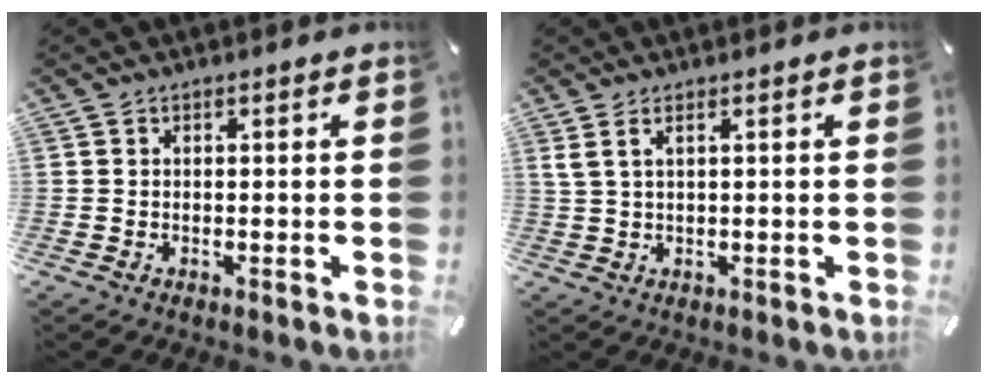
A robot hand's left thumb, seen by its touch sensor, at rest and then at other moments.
{"total": 2.5, "force": [1.1, 0.5, 2.1], "torque": [-0.047, -0.001, 0.021]}